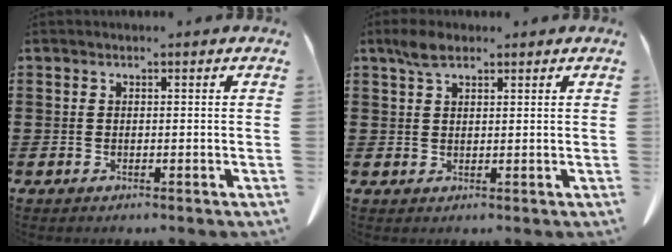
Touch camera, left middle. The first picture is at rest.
{"total": 3.1, "force": [2.1, 1.3, 1.9], "torque": [-0.044, 0.004, 0.039]}